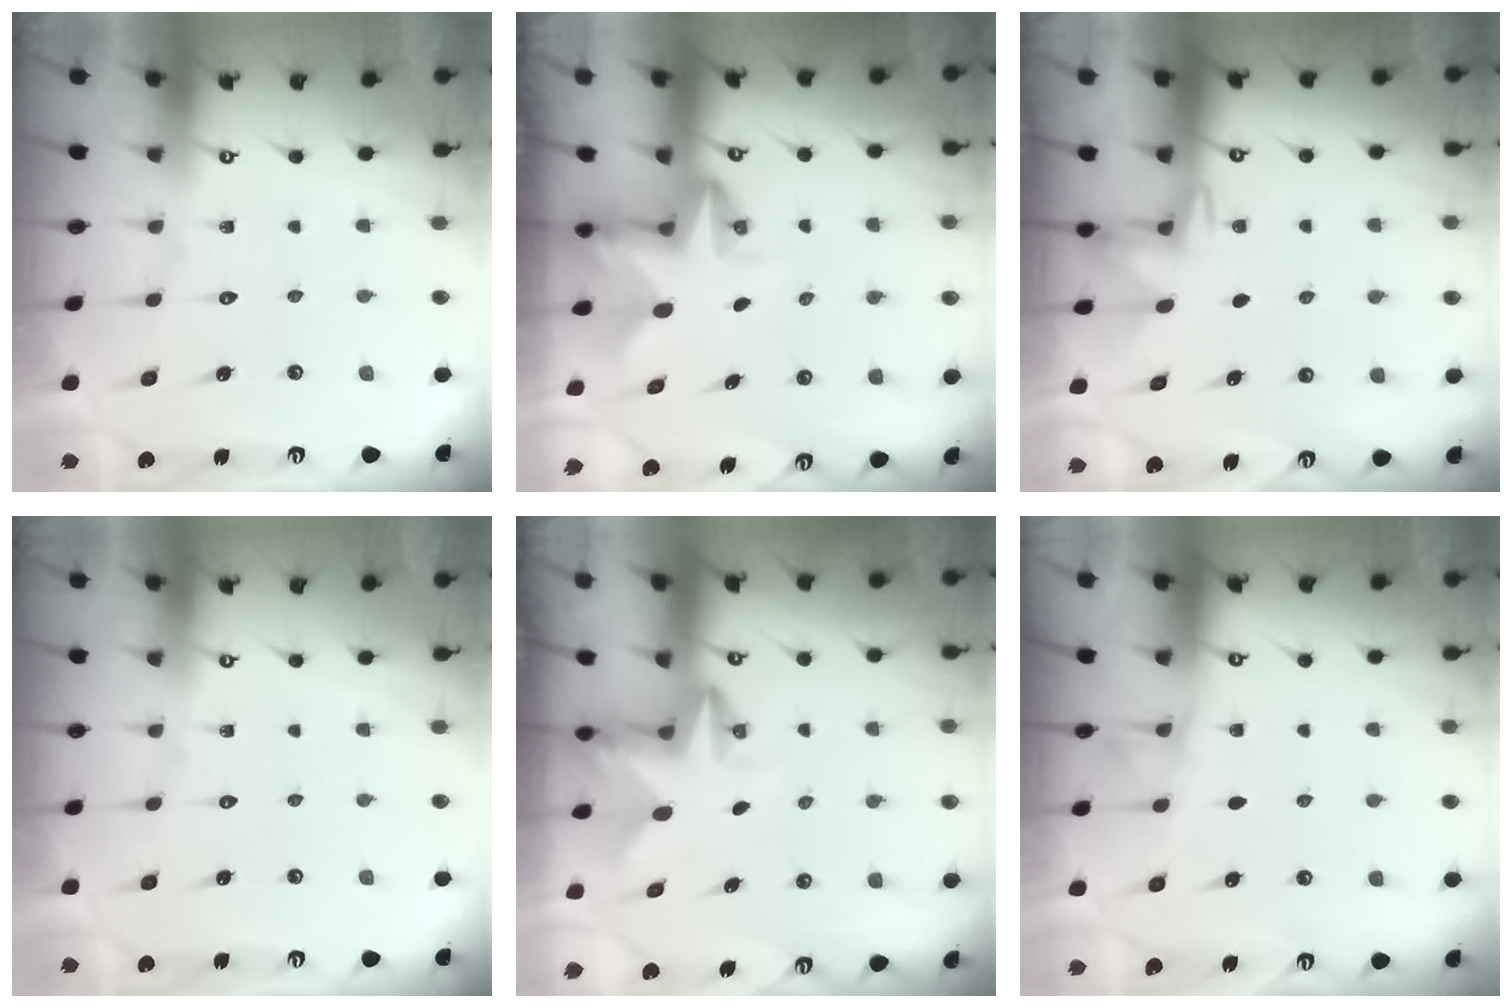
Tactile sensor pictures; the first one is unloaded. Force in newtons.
{"total": 4.0, "press": 4.0, "slide": 0.0}
{"total": 3.1, "press": 2.8, "slide": 1.3}
{"total": 0.0}
{"total": 2.7, "press": 2.6, "slide": 0.5}
{"total": 2.9, "press": 2.9, "slide": 0.4}